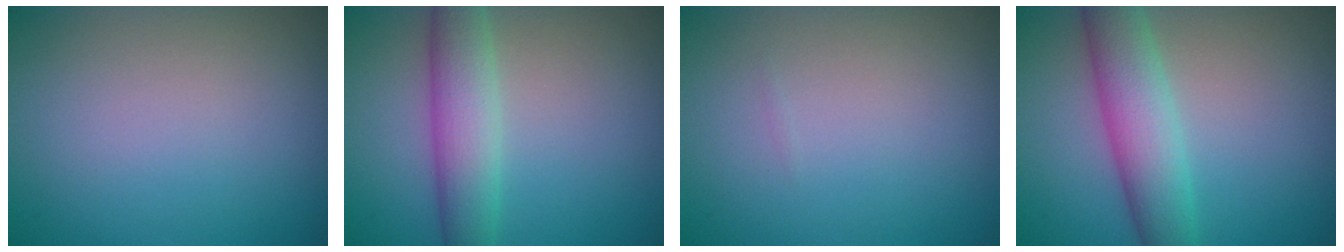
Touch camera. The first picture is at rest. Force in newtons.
{"total": 4.6, "press": 4.6, "slide": 0.1}
{"total": 0.0}
{"total": 5.4, "press": 5.4, "slide": 0.1}